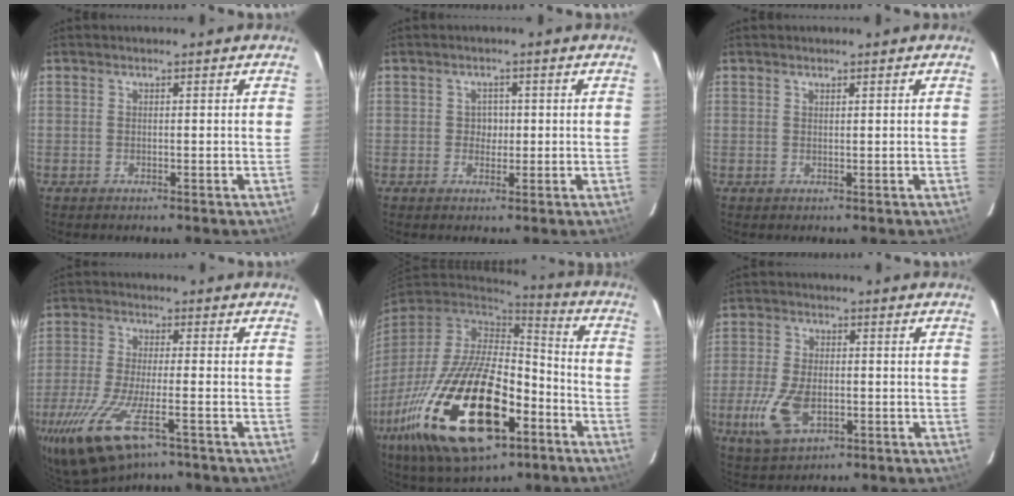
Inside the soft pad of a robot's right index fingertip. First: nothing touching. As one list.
[{"total": 2.0, "force": [0.0, 1.9, 0.4], "torque": [-0.005, 0.008, 0.000]}, {"total": 0.5, "force": [0.5, 0.0, 0.2], "torque": [-0.004, 0.001, 0.009]}, {"total": 16.0, "force": [-9.3, 4.8, 12.1], "torque": [-0.263, -0.053, -0.168]}, {"total": 31.4, "force": [-13.4, 14.4, 24.4], "torque": [-0.493, -0.045, -0.212]}, {"total": 10.2, "force": [-3.1, 5.7, 7.9], "torque": [-0.179, -0.012, -0.052]}]